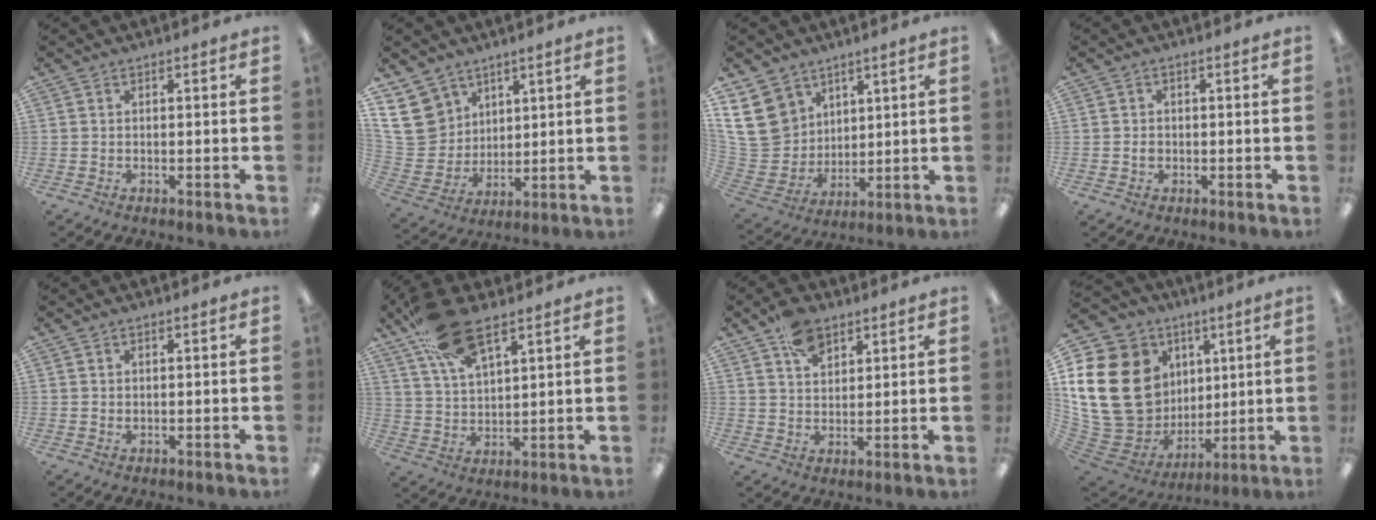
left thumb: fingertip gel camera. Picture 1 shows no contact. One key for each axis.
{"total": 12.9, "fx": 7.0, "fy": 10.1, "fz": 4.0, "tx": -0.098, "ty": -0.034, "tz": 0.142}
{"total": 15.3, "fx": 7.0, "fy": 12.2, "fz": 5.9, "tx": -0.152, "ty": -0.040, "tz": 0.139}
{"total": 1.0, "fx": -0.2, "fy": 0.7, "fz": 0.6, "tx": -0.013, "ty": 0.001, "tz": -0.004}
{"total": 0.6, "fx": 0.2, "fy": 0.4, "fz": 0.5, "tx": -0.011, "ty": 0.001, "tz": 0.004}
{"total": 16.3, "fx": 10.2, "fy": 6.9, "fz": 10.6, "tx": -0.197, "ty": -0.027, "tz": 0.182}
{"total": 7.3, "fx": 4.6, "fy": 4.4, "fz": 3.6, "tx": -0.061, "ty": -0.010, "tz": 0.085}
{"total": 23.8, "fx": 5.1, "fy": 19.0, "fz": 13.3, "tx": -0.302, "ty": -0.044, "tz": 0.133}